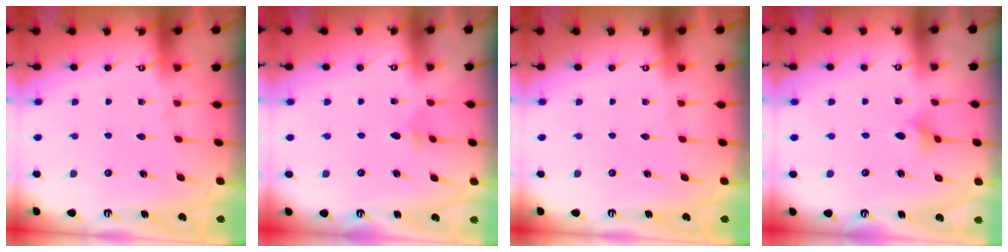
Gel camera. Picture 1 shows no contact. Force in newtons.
{"total": 2.8, "press": 2.7, "slide": 0.8}
{"total": 0.0}
{"total": 2.9, "press": 2.8, "slide": 0.7}